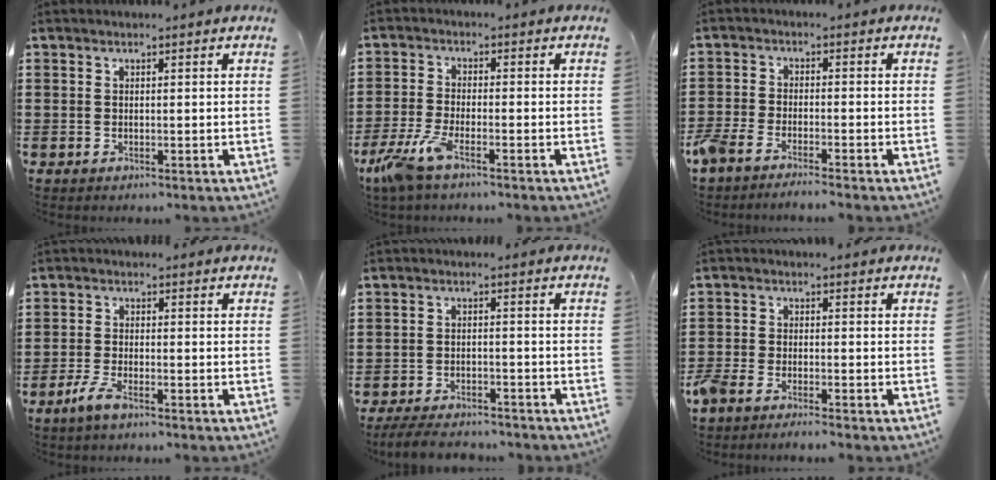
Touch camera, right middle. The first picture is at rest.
{"total": 5.9, "force": [-3.8, 1.3, 4.4], "torque": [-0.117, -0.020, -0.077]}
{"total": 3.5, "force": [-3.2, 0.6, 1.3], "torque": [-0.052, -0.008, -0.073]}
{"total": 3.2, "force": [-2.2, 0.5, 2.3], "torque": [-0.067, -0.008, -0.049]}
{"total": 4.1, "force": [-3.9, 0.6, 1.0], "torque": [-0.024, -0.001, -0.081]}
{"total": 3.0, "force": [-2.9, 0.4, 0.8], "torque": [-0.037, -0.006, -0.066]}